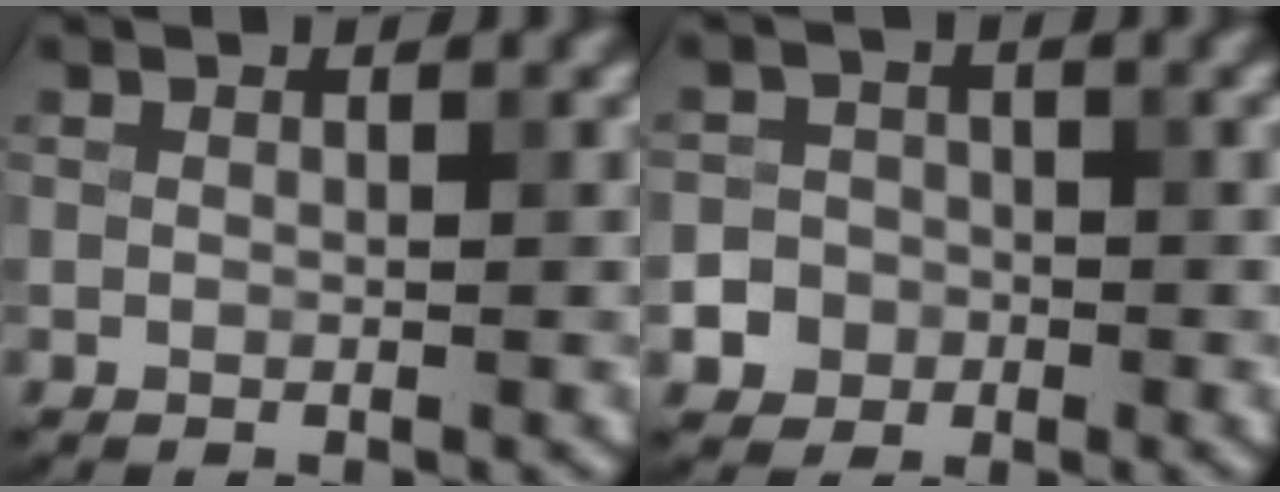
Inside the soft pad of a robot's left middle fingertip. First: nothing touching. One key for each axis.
{"total": 4.3, "fx": -2.0, "fy": 3.8, "fz": 0.6, "tx": 0.015, "ty": -0.004, "tz": -0.047}